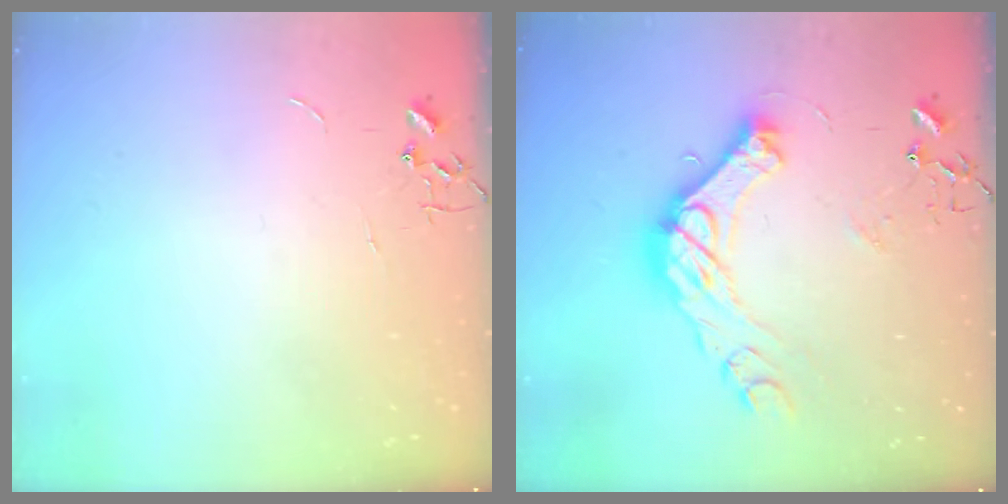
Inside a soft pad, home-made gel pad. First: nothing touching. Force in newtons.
{"total": 17.7, "press": 17.6, "slide": 1.6}